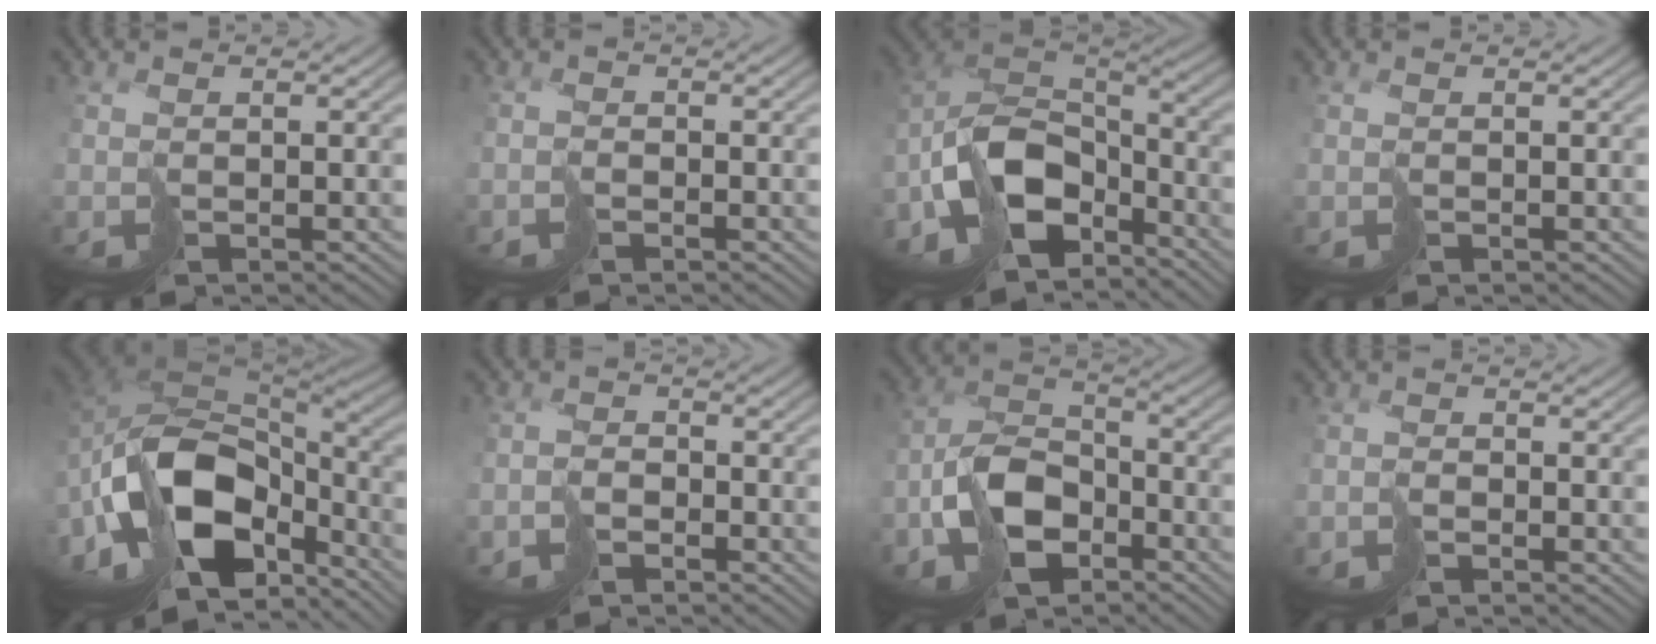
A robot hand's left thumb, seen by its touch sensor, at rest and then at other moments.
{"total": 1.1, "force": [-1.1, 0.3, -0.1], "torque": [0.013, 0.005, -0.023]}
{"total": 14.1, "force": [-7.6, 8.4, 8.4], "torque": [-0.199, -0.015, -0.139]}
{"total": 0.0}
{"total": 18.2, "force": [-5.7, 10.5, 13.8], "torque": [-0.315, -0.023, -0.085]}
{"total": 2.8, "force": [-2.6, 1.0, 0.3], "torque": [0.004, 0.008, -0.054]}
{"total": 8.6, "force": [-4.3, 5.4, 5.0], "torque": [-0.100, 0.004, -0.095]}
{"total": 1.4, "force": [-1.4, 0.4, 0.0], "torque": [0.012, 0.005, -0.030]}